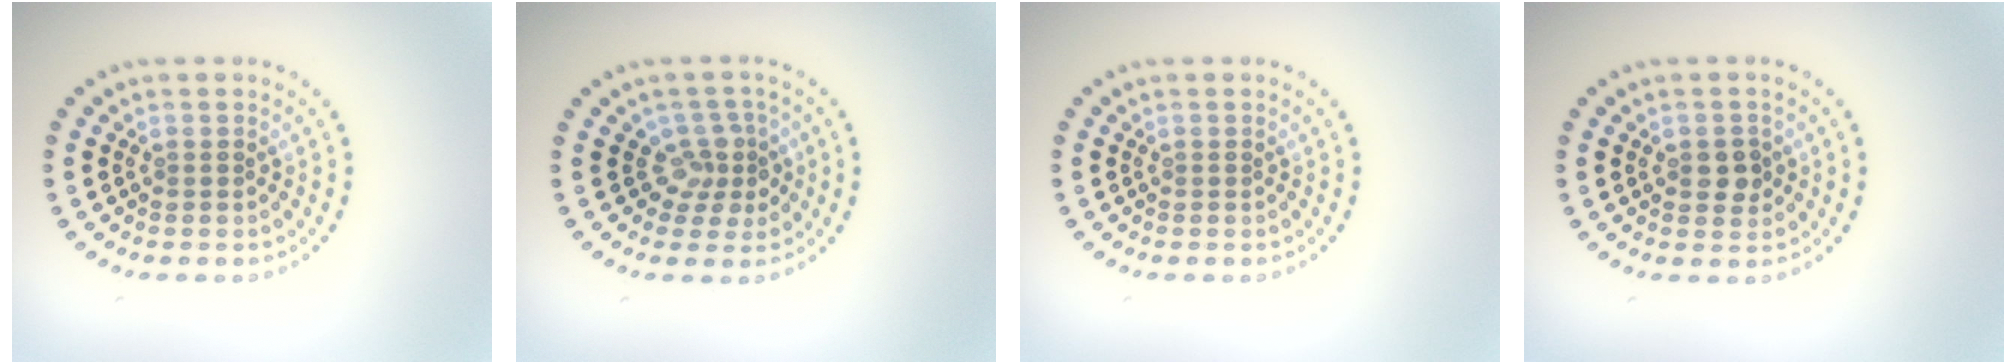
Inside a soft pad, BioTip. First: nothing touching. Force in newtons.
{"total": 2.7, "press": 2.0, "slide": 1.8}
{"total": 0.0}
{"total": 1.9, "press": 1.8, "slide": 0.3}